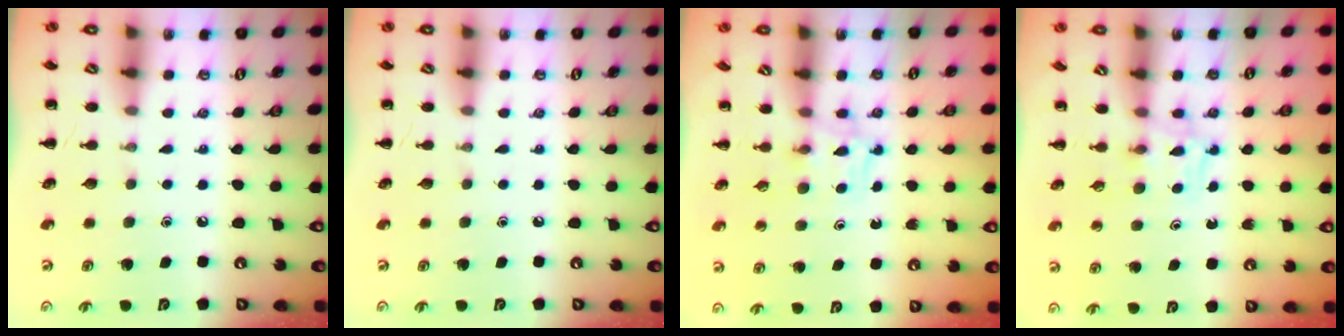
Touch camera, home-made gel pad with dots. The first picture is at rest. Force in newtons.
{"total": 0.0}
{"total": 3.9, "press": 3.6, "slide": 1.4}
{"total": 3.9, "press": 3.6, "slide": 1.4}